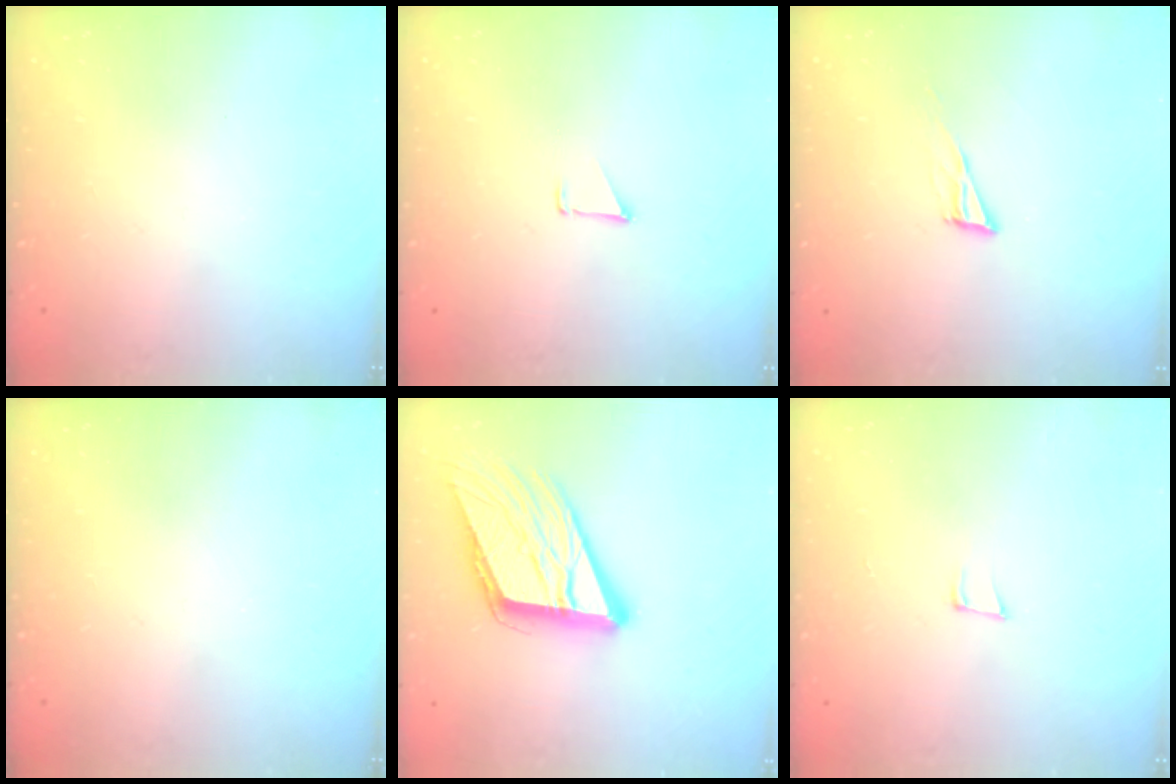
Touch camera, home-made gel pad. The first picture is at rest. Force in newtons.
{"total": 0.9, "press": 0.8, "slide": 0.1}
{"total": 7.0, "press": 6.9, "slide": 0.9}
{"total": 0.0}
{"total": 18.7, "press": 18.4, "slide": 3.2}
{"total": 6.7, "press": 5.8, "slide": 3.2}